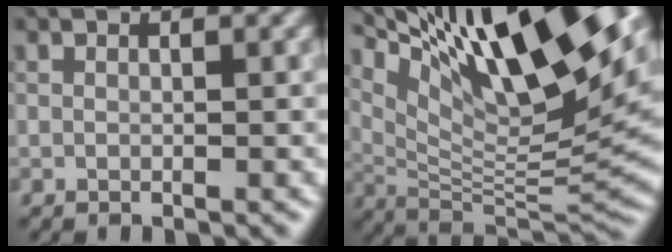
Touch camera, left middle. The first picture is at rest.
{"total": 16.0, "force": [8.2, 4.3, 13.1], "torque": [-0.230, 0.014, 0.155]}